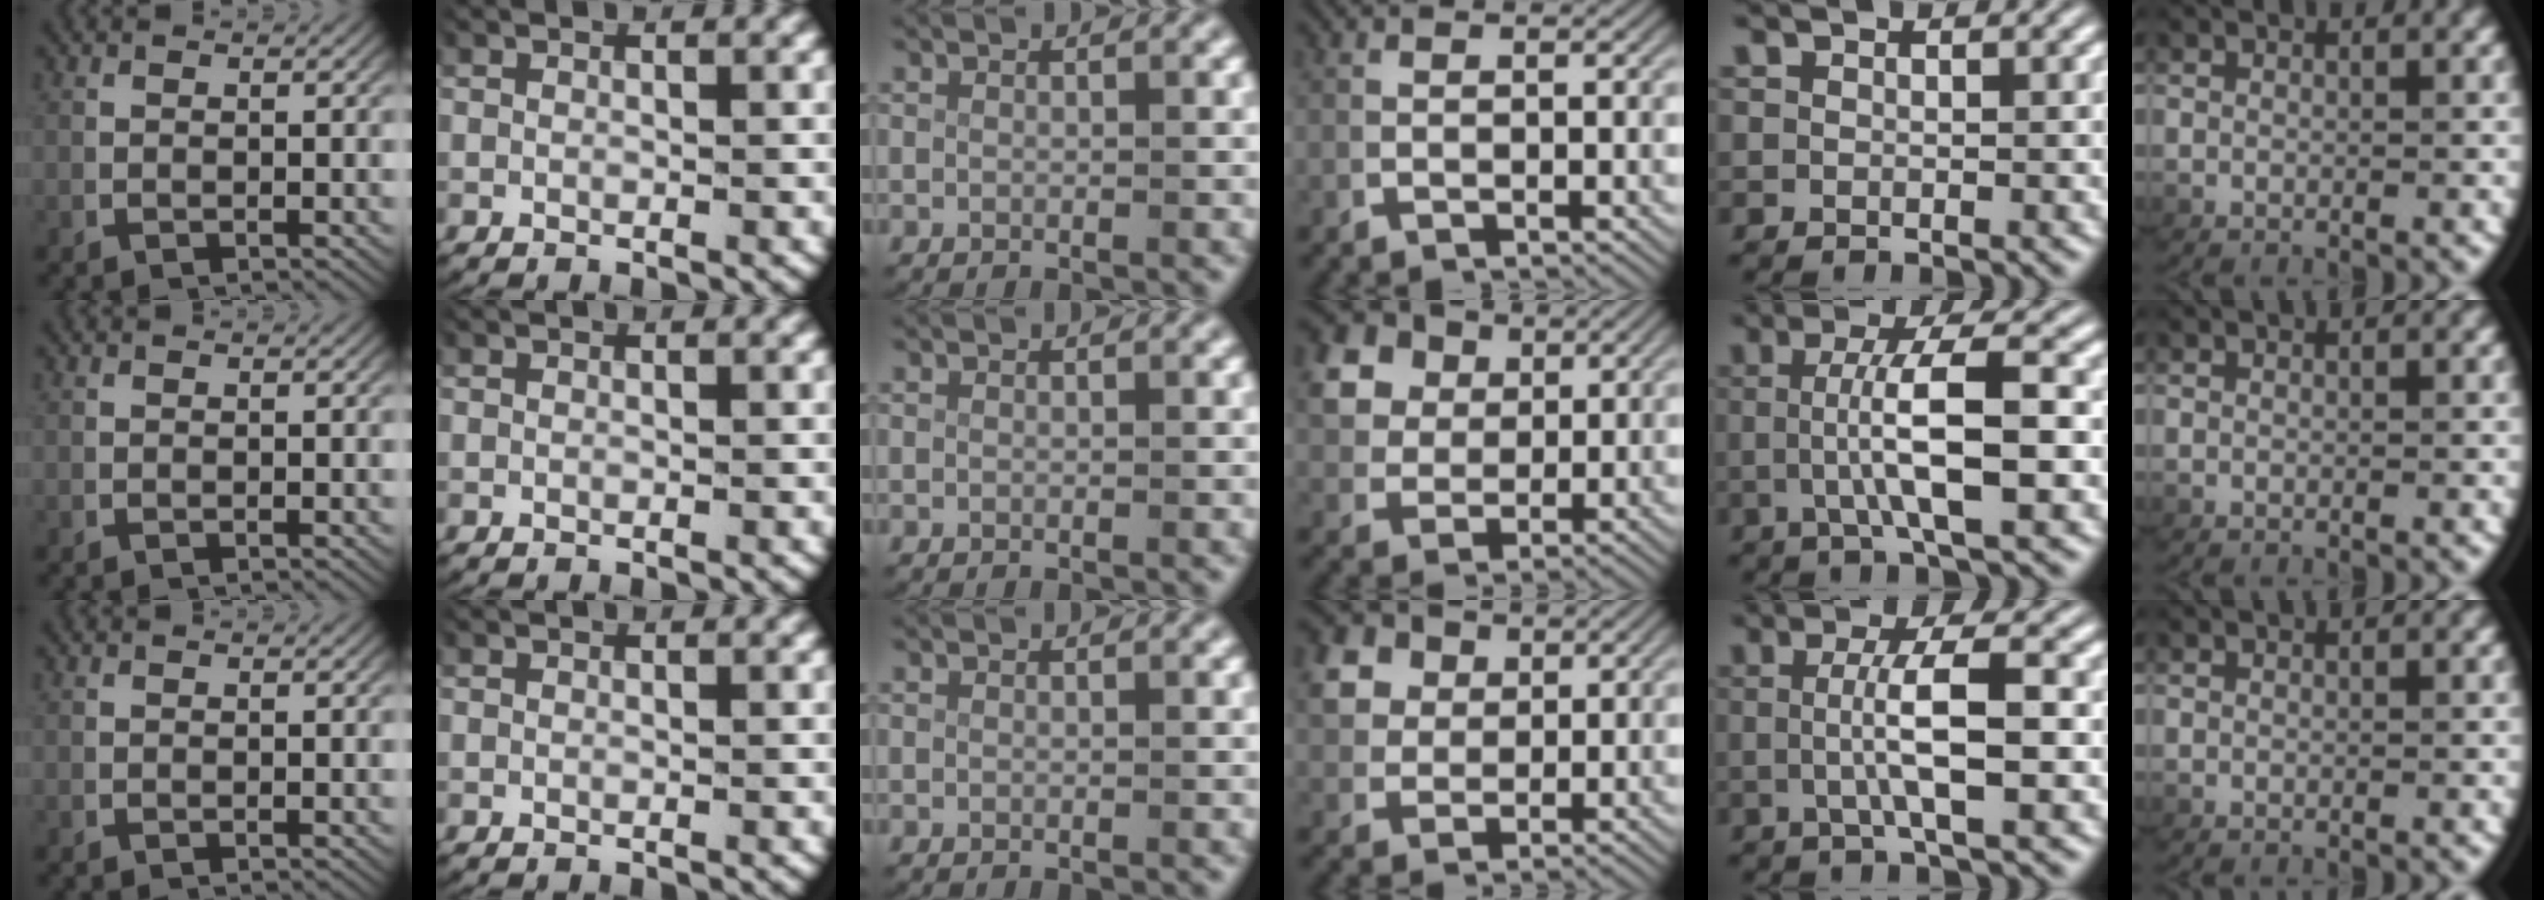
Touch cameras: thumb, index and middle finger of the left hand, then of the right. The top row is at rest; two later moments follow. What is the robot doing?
{"motion": "lift_and_place", "object": "card"}